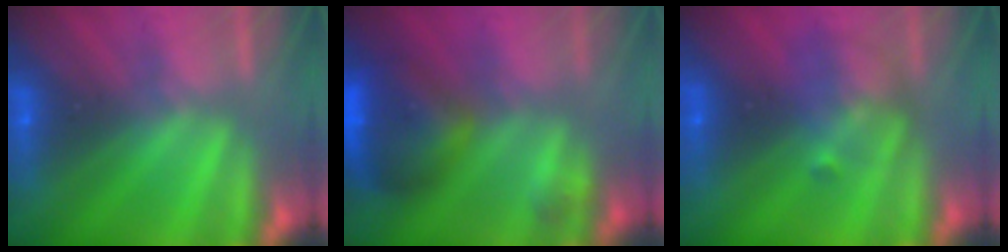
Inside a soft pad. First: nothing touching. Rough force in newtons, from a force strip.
{"total": 7.6}
{"total": 2.4}